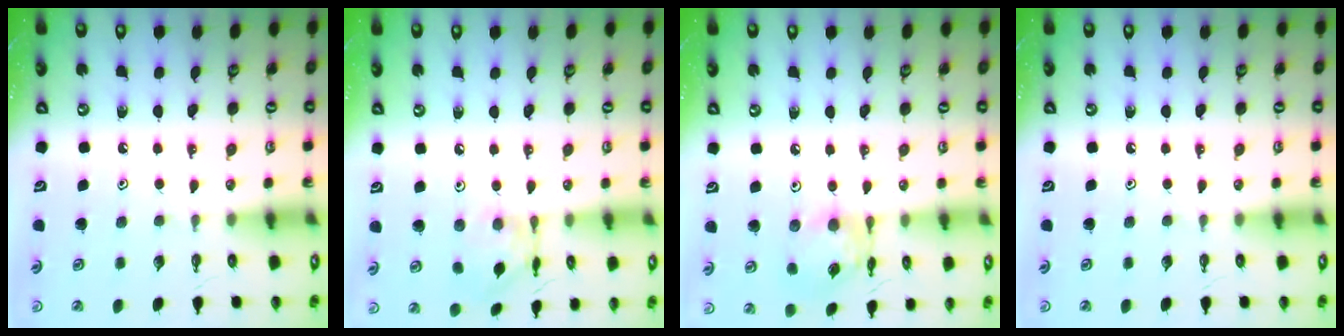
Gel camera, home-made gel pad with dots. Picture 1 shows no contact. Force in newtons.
{"total": 8.7, "press": 8.7, "slide": 0.7}
{"total": 12.2, "press": 12.1, "slide": 1.0}
{"total": 0.0}